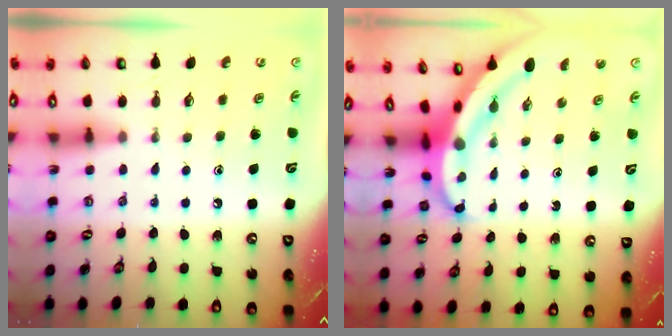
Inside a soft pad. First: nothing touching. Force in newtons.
{"total": 5.7, "press": 5.7, "slide": 0.7}